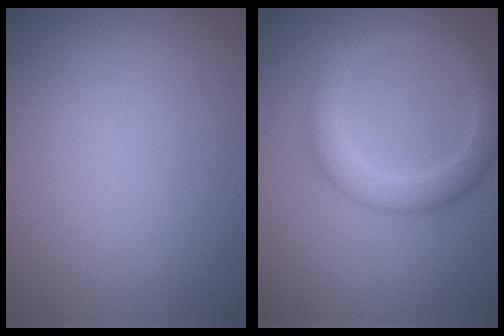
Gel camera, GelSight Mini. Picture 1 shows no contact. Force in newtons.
{"total": 3.7, "press": 3.7, "slide": 0.1}